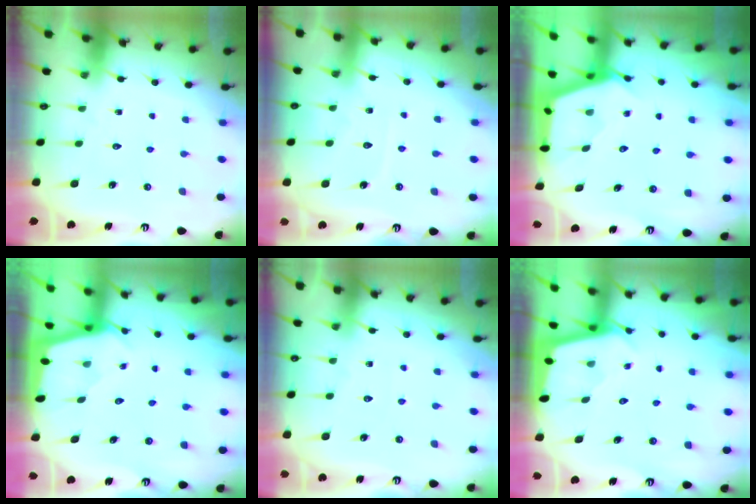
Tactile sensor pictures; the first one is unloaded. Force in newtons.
{"total": 3.9, "press": 3.9, "slide": 0.4}
{"total": 2.7, "press": 2.7, "slide": 0.4}
{"total": 1.9, "press": 1.9, "slide": 0.1}
{"total": 2.7, "press": 2.6, "slide": 0.4}
{"total": 1.8, "press": 1.8, "slide": 0.2}